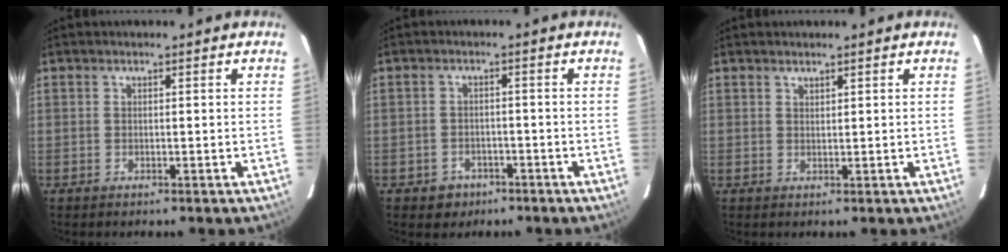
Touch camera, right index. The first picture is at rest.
{"total": 4.4, "force": [-2.5, 3.5, 0.8], "torque": [-0.030, 0.011, -0.031]}
{"total": 0.8, "force": [0.8, 0.2, 0.0], "torque": [-0.001, 0.000, 0.016]}